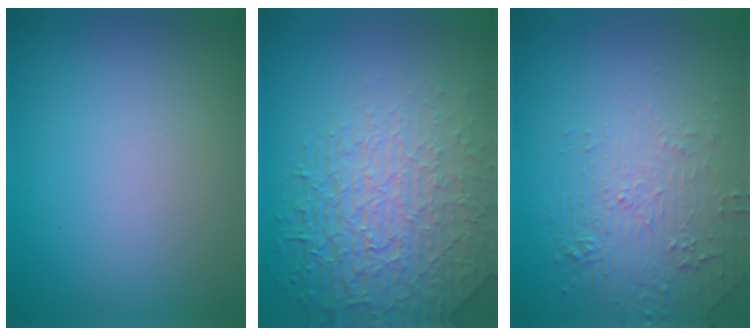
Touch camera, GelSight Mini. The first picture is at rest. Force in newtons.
{"total": 6.5, "press": 5.3, "slide": 3.8}
{"total": 2.1, "press": 1.5, "slide": 1.5}